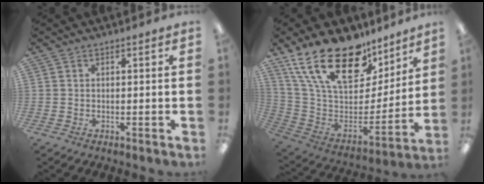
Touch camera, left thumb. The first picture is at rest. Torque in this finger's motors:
{"motor_torque": [0.72, 0.71, 1.50, -1.27, 0.22]}